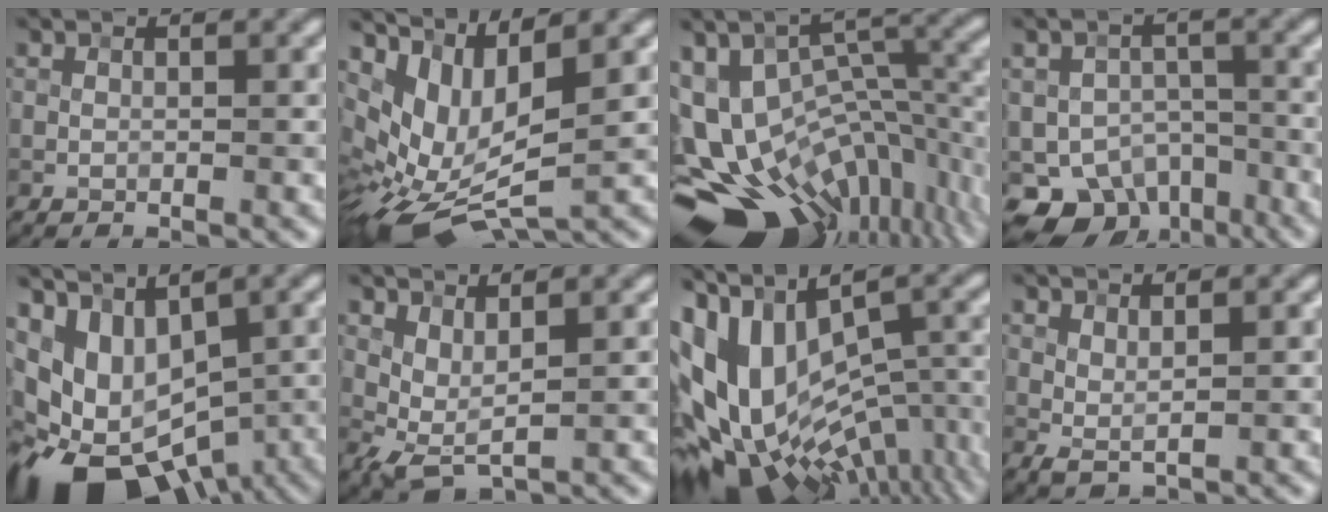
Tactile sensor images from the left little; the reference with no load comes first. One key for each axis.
{"total": 8.3, "fx": 1.0, "fy": 4.3, "fz": 7.0, "tx": -0.155, "ty": -0.021, "tz": 0.025}
{"total": 16.3, "fx": -5.5, "fy": 10.6, "fz": 11.0, "tx": -0.184, "ty": 0.013, "tz": -0.055}
{"total": 8.1, "fx": -5.2, "fy": 5.0, "fz": 3.6, "tx": -0.049, "ty": -0.015, "tz": -0.086}
{"total": 12.4, "fx": -4.6, "fy": 7.4, "fz": 8.9, "tx": -0.138, "ty": -0.011, "tz": -0.061}
{"total": 2.2, "fx": 1.2, "fy": 0.5, "fz": 1.7, "tx": -0.043, "ty": -0.008, "tz": 0.028}
{"total": 15.9, "fx": -2.2, "fy": 9.4, "fz": 12.7, "tx": -0.234, "ty": -0.007, "tz": -0.010}
{"total": 1.2, "fx": 1.0, "fy": 0.2, "fz": 0.7, "tx": -0.022, "ty": -0.001, "tz": 0.024}